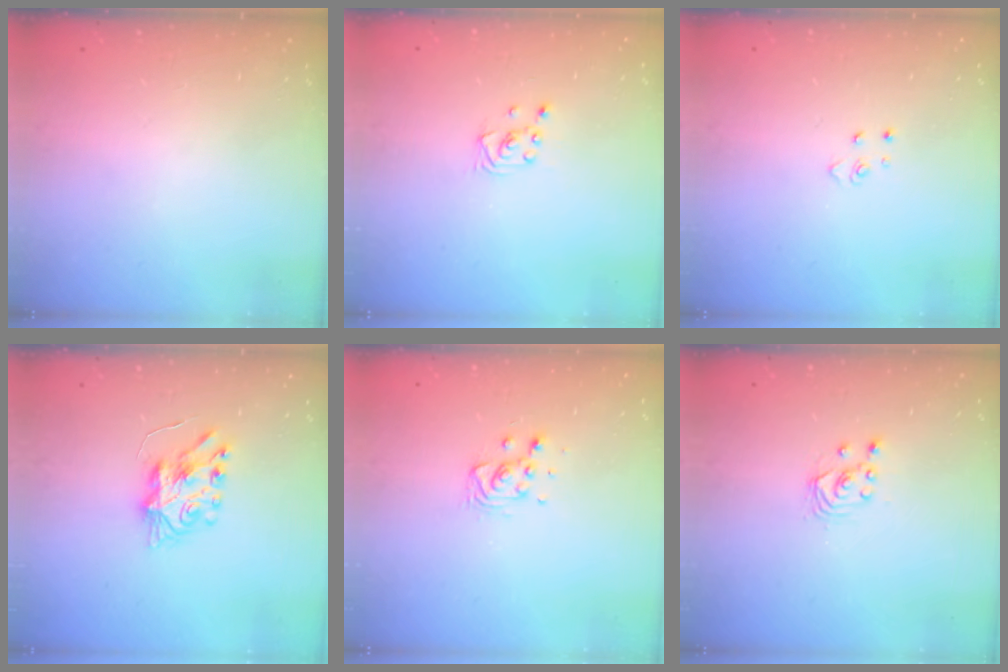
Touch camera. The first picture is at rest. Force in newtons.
{"total": 2.0, "press": 2.0, "slide": 0.1}
{"total": 2.6, "press": 2.6, "slide": 0.3}
{"total": 7.4, "press": 7.4, "slide": 0.4}
{"total": 8.3, "press": 8.0, "slide": 2.1}
{"total": 1.7, "press": 1.7, "slide": 0.2}